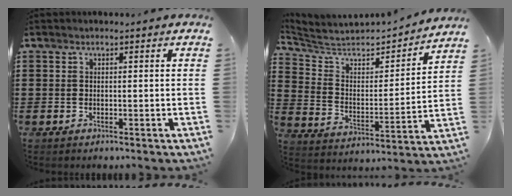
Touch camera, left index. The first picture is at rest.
{"total": 4.3, "force": [4.0, 1.3, 1.2], "torque": [-0.051, -0.036, 0.058]}